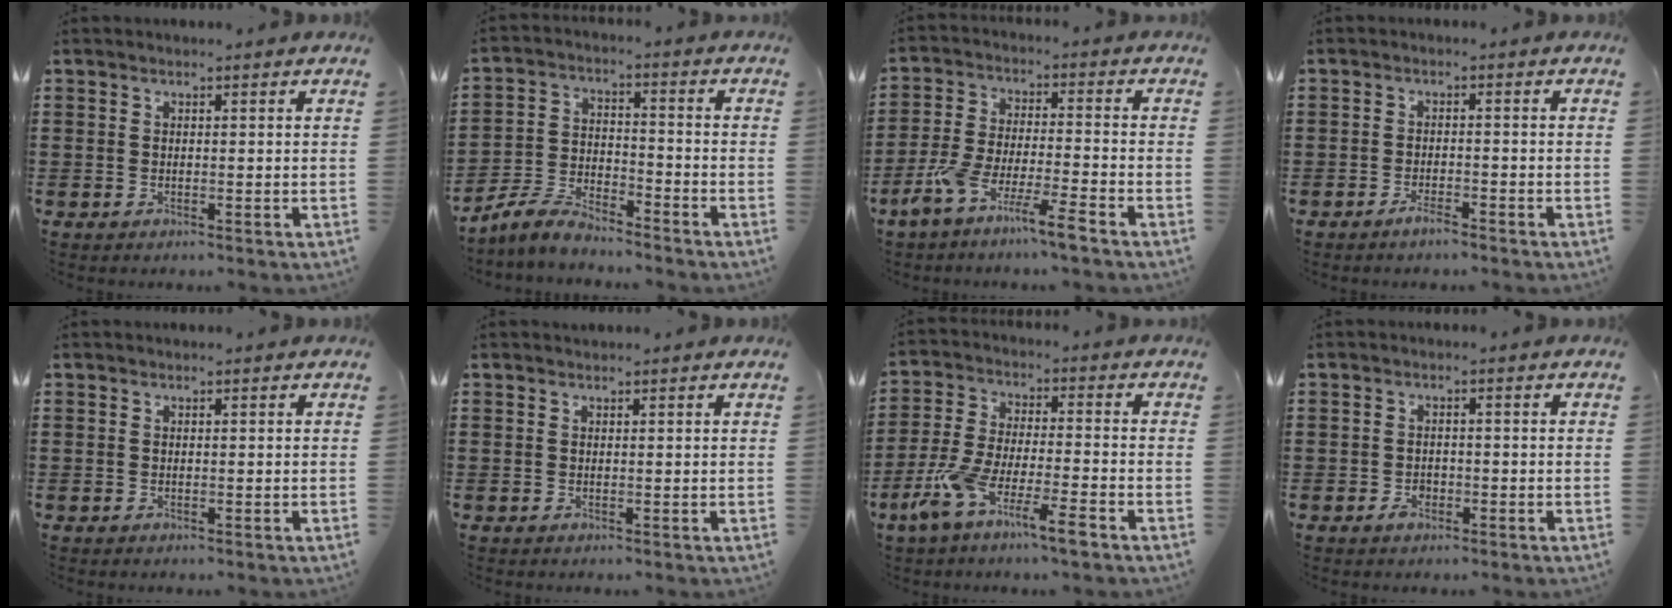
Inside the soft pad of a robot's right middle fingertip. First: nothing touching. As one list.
[{"total": 5.9, "force": [-5.5, 1.0, 1.8], "torque": [-0.050, 0.002, -0.112]}, {"total": 7.6, "force": [-6.0, 0.1, 4.6], "torque": [-0.114, -0.014, -0.122]}, {"total": 2.1, "force": [-1.6, 0.3, 1.2], "torque": [-0.030, -0.002, -0.033]}, {"total": 0.0}, {"total": 0.0}, {"total": 9.2, "force": [-6.2, 1.5, 6.7], "torque": [-0.154, -0.007, -0.122]}, {"total": 1.7, "force": [-1.0, 1.0, 1.0], "torque": [-0.021, 0.001, -0.019]}]